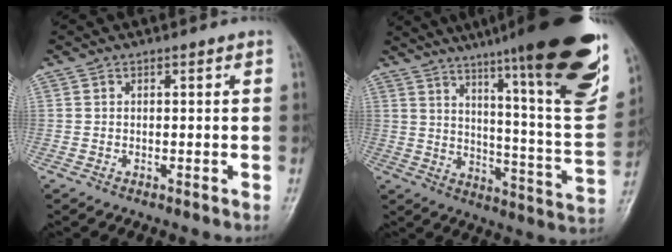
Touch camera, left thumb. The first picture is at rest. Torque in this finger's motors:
{"motor_torque": [3.20, 1.18, 1.65, -1.13, 0.52]}